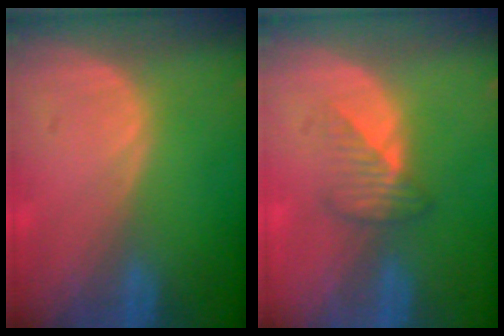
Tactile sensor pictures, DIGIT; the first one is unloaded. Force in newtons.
{"total": 3.5, "press": 3.2, "slide": 1.4}